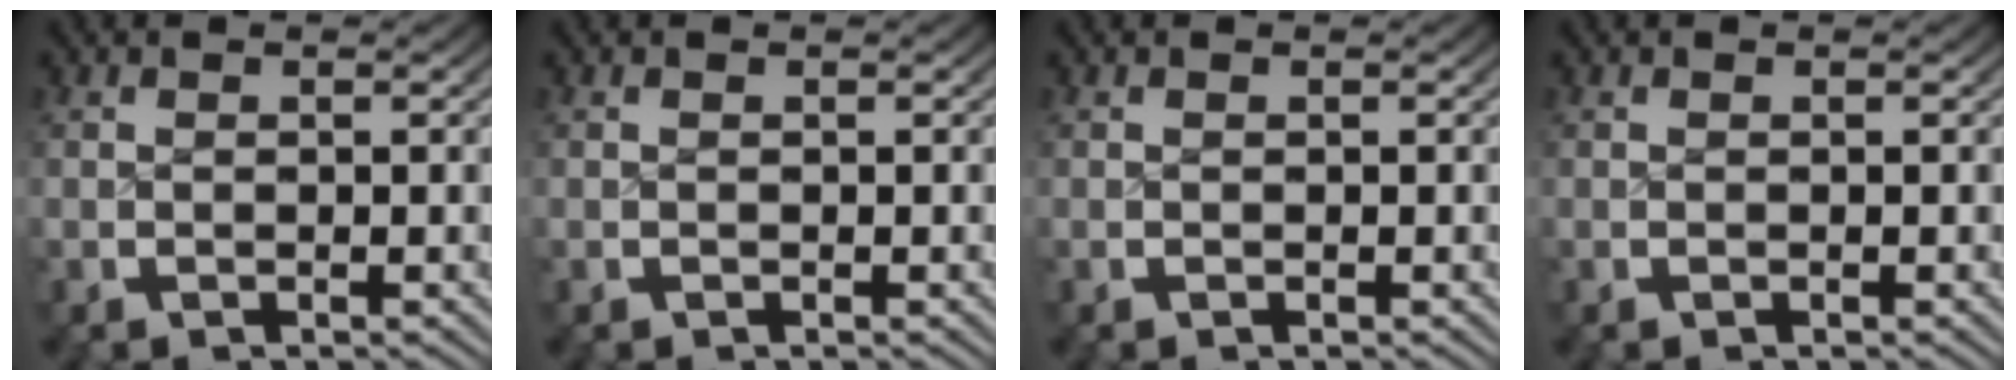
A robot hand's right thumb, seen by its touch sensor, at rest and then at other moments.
{"total": 0.0}
{"total": 0.0}
{"total": 0.0}